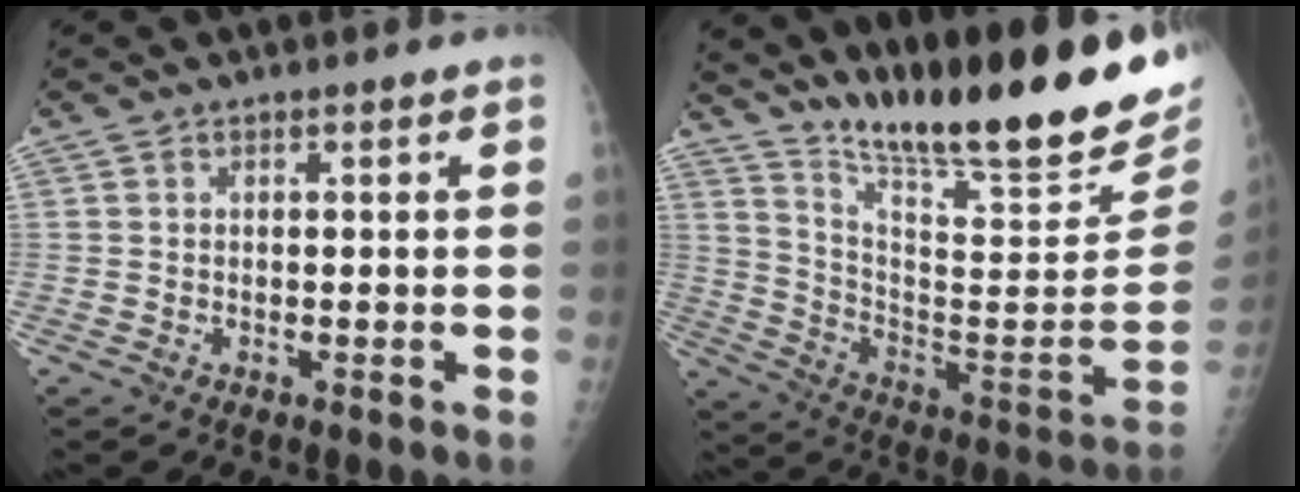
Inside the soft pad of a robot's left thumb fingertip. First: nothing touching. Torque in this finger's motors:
{"motor_torque": [0.51, -0.08, 1.37, -1.40, 0.06]}